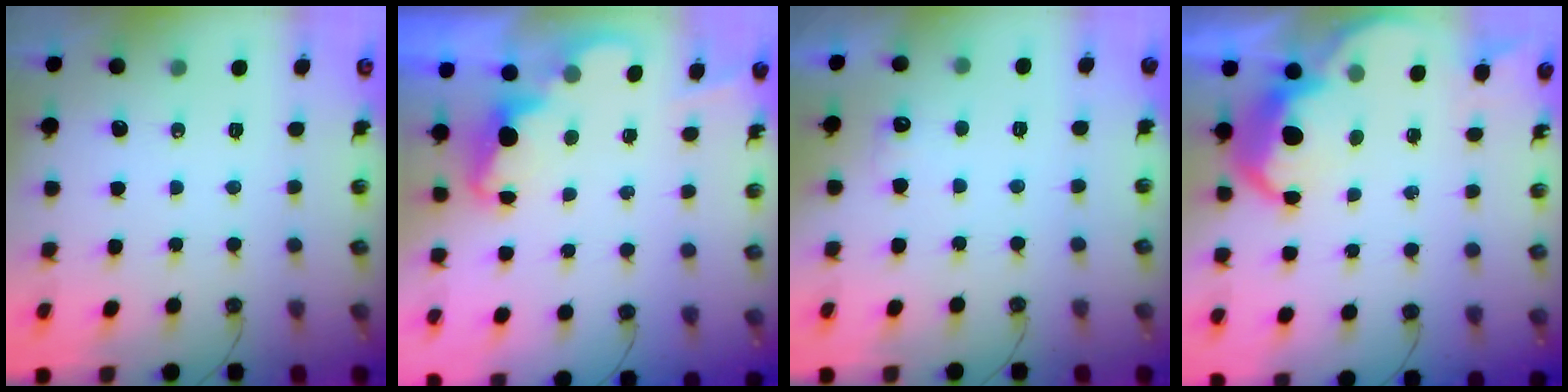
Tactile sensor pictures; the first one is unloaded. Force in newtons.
{"total": 2.3, "press": 2.2, "slide": 0.5}
{"total": 5.4, "press": 5.3, "slide": 1.2}
{"total": 6.6, "press": 6.5, "slide": 0.8}